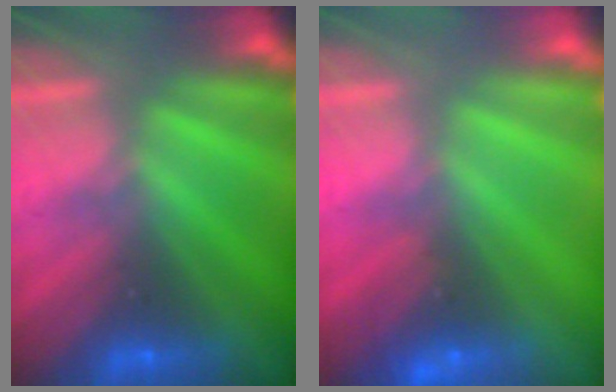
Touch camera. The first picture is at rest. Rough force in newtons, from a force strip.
{"total": 2.5}